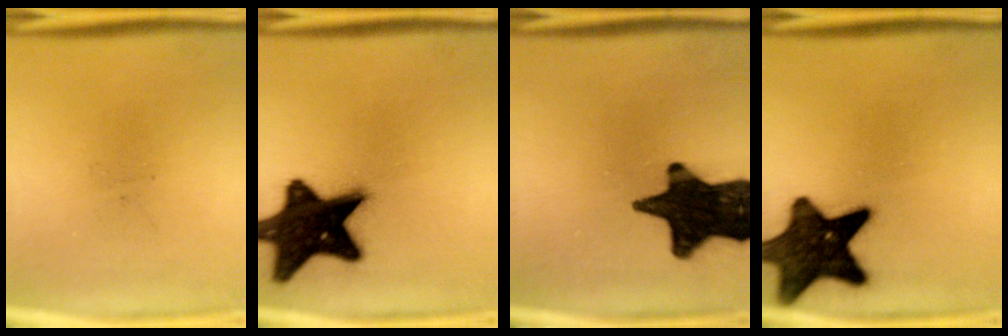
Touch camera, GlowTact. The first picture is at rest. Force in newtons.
{"total": 19.8}
{"total": 18.8}
{"total": 15.8}